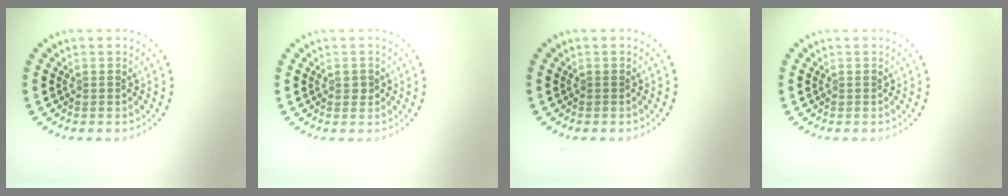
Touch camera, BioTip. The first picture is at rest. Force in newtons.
{"total": 0.9, "press": 0.9, "slide": 0.3}
{"total": 0.0}
{"total": 0.0}